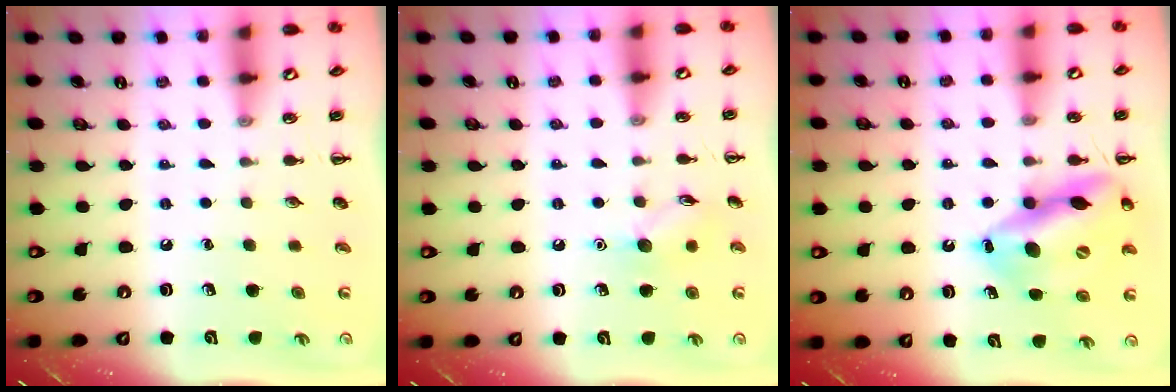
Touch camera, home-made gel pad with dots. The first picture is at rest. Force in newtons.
{"total": 7.0, "press": 6.9, "slide": 1.3}
{"total": 17.5, "press": 17.1, "slide": 4.0}